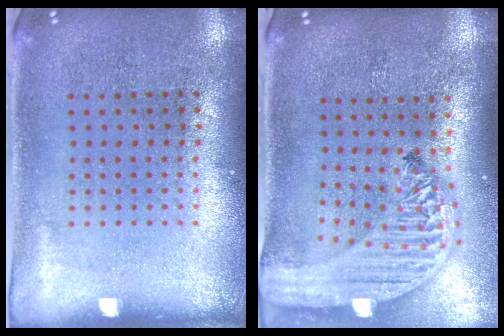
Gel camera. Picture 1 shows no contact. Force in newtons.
{"total": 3.2, "press": 2.5, "slide": 1.9}